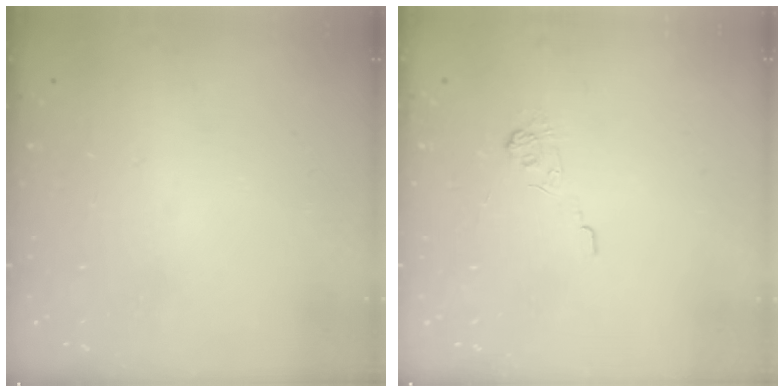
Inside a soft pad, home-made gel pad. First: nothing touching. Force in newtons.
{"total": 2.5, "press": 2.1, "slide": 1.4}